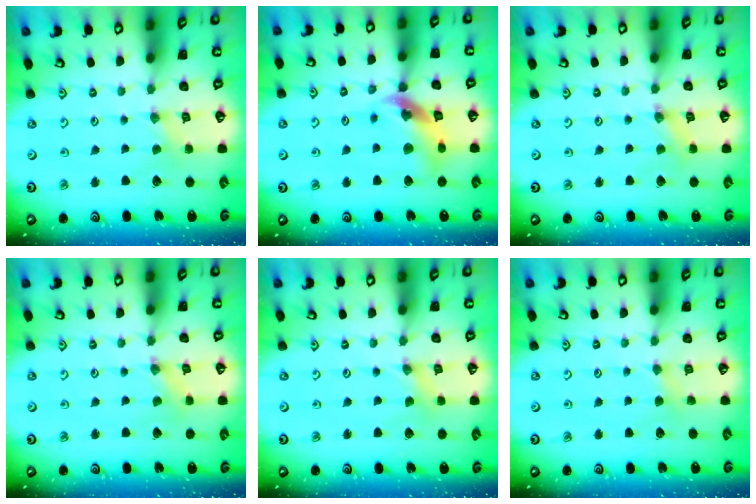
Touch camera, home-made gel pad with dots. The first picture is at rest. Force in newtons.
{"total": 13.2, "press": 13.1, "slide": 1.5}
{"total": 1.2, "press": 1.1, "slide": 0.3}
{"total": 1.4, "press": 1.3, "slide": 0.3}
{"total": 0.0}
{"total": 3.2, "press": 3.2, "slide": 0.4}